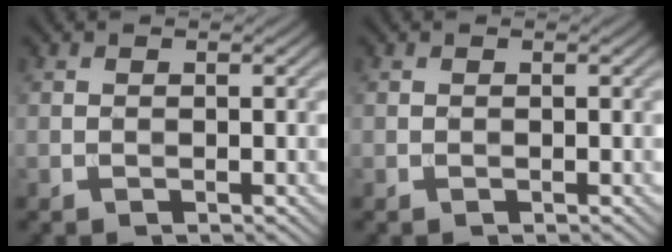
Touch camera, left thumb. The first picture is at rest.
{"total": 0.0}